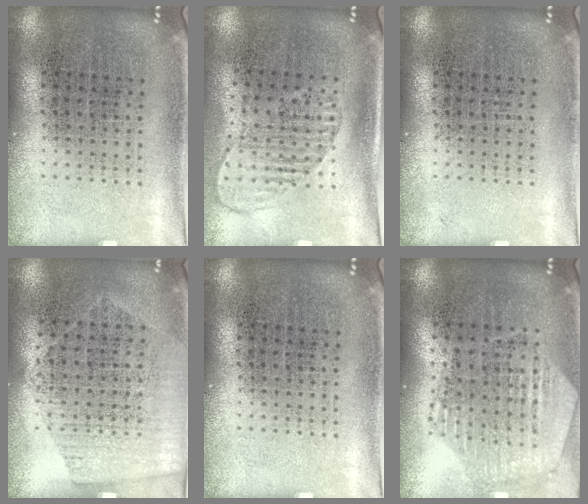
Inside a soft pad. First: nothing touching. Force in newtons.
{"total": 1.4, "press": 1.2, "slide": 0.8}
{"total": 0.0}
{"total": 1.4, "press": 1.1, "slide": 0.7}
{"total": 0.0}
{"total": 1.0, "press": 1.0, "slide": 0.2}